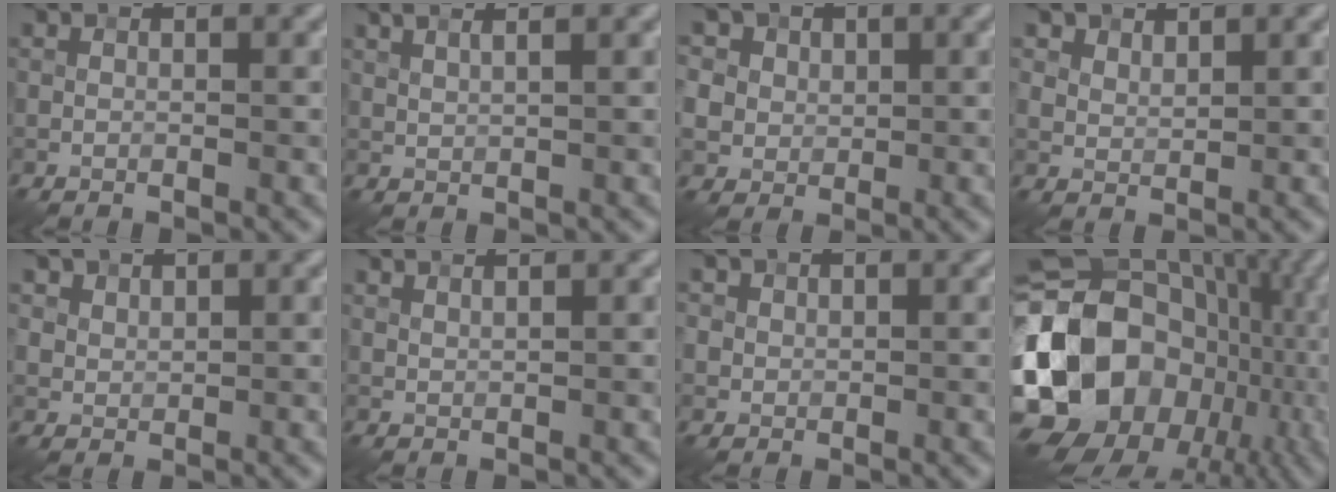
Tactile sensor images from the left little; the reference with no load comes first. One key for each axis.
{"total": 4.1, "fx": 2.7, "fy": 1.7, "fz": 2.6, "tx": -0.031, "ty": 0.037, "tz": 0.020}
{"total": 7.8, "fx": 3.1, "fy": 6.5, "fz": 3.1, "tx": -0.074, "ty": 0.021, "tz": 0.034}
{"total": 2.1, "fx": 1.6, "fy": 1.2, "fz": 0.7, "tx": -0.018, "ty": -0.005, "tz": 0.040}
{"total": 1.9, "fx": 1.3, "fy": 1.3, "fz": 0.5, "tx": -0.014, "ty": -0.012, "tz": 0.039}
{"total": 2.0, "fx": 1.6, "fy": 0.5, "fz": 1.0, "tx": -0.012, "ty": 0.009, "tz": 0.009}
{"total": 2.2, "fx": 0.9, "fy": 1.9, "fz": 0.8, "tx": -0.015, "ty": 0.004, "tz": 0.019}
{"total": 20.3, "fx": -3.7, "fy": 16.5, "fz": 11.2, "tx": -0.210, "ty": 0.003, "tz": -0.073}